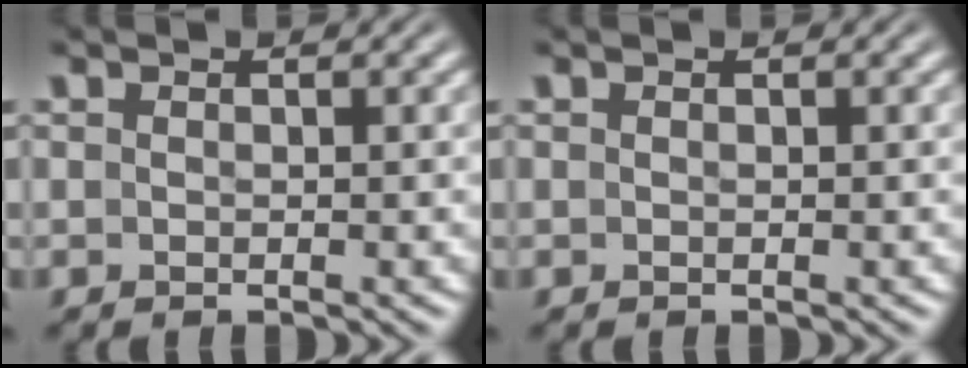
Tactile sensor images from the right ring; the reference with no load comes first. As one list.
[{"total": 0.0}]